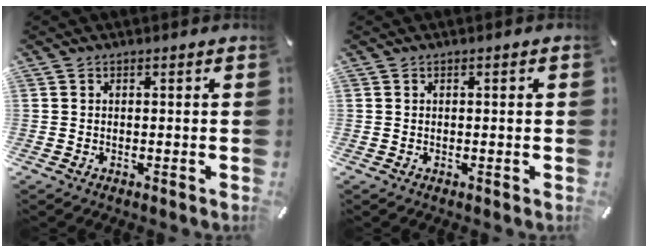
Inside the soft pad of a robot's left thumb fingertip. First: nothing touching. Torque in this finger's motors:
{"motor_torque": [-0.22, -0.22, -0.26, -0.10, 0.01]}